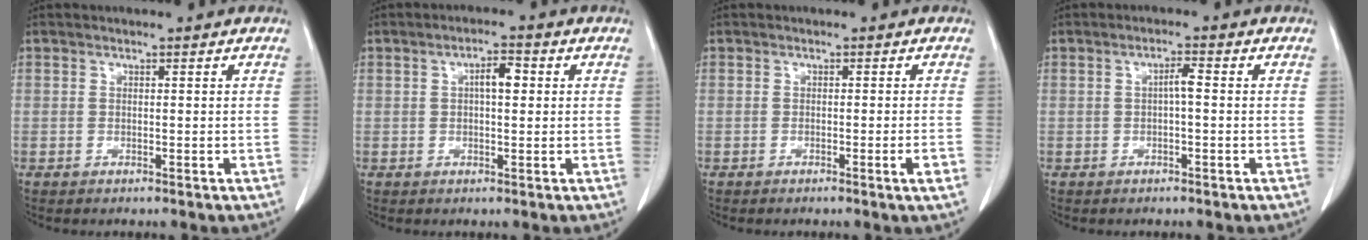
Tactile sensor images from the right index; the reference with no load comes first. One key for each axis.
{"total": 3.4, "fx": 0.7, "fy": 1.0, "fz": 3.2, "tx": -0.055, "ty": 0.008, "tz": 0.009}
{"total": 1.8, "fx": -0.8, "fy": -0.5, "fz": 1.5, "tx": -0.024, "ty": -0.005, "tz": -0.013}
{"total": 2.0, "fx": -0.1, "fy": 0.2, "fz": 2.0, "tx": -0.034, "ty": 0.004, "tz": -0.001}